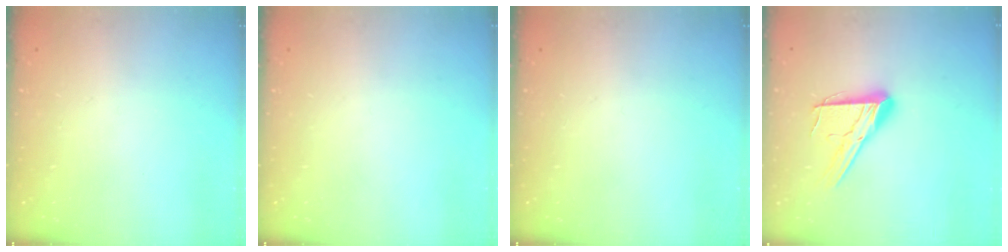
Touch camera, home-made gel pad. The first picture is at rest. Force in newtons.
{"total": 0.0}
{"total": 0.0}
{"total": 13.9, "press": 13.8, "slide": 1.3}